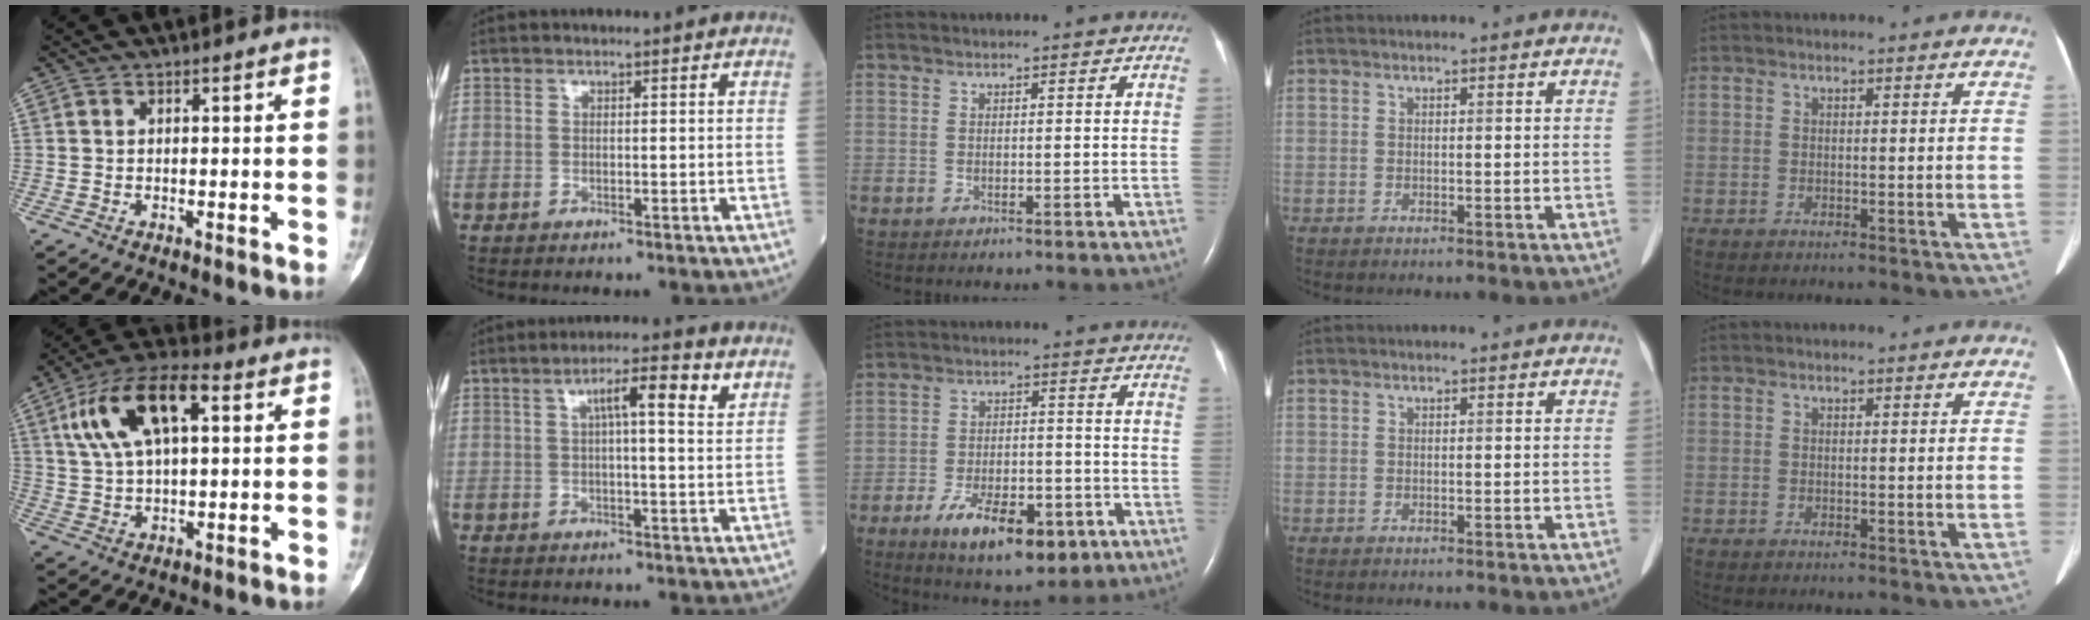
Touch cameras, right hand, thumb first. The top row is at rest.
{"thumb": {"total": 15.1, "force": [5.0, 7.1, 12.3], "torque": [-0.226, 0.018, 0.087]}, "index": {"total": 7.3, "force": [3.1, 0.8, 6.6], "torque": [-0.105, 0.013, 0.043]}, "middle": {"total": 12.2, "force": [-6.3, 5.0, 9.1], "torque": [-0.147, -0.009, -0.090]}}